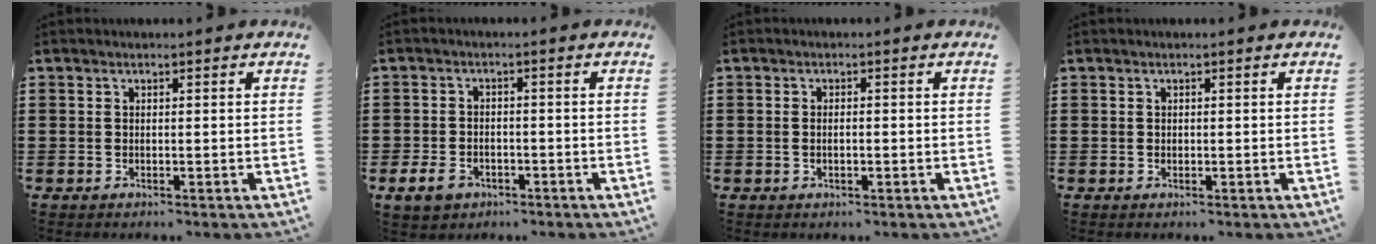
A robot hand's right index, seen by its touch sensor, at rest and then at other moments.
{"total": 3.0, "force": [-2.0, 1.9, 1.3], "torque": [-0.031, 0.003, -0.042]}
{"total": 1.4, "force": [-0.3, 0.6, 1.2], "torque": [-0.023, 0.002, -0.005]}
{"total": 0.0}